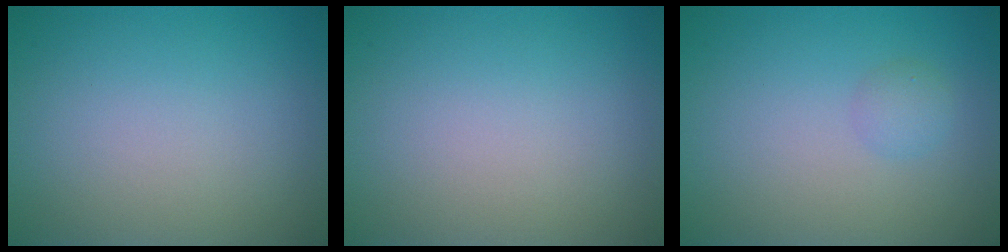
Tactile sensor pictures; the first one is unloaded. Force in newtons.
{"total": 0.0}
{"total": 1.2, "press": 1.2, "slide": 0.0}